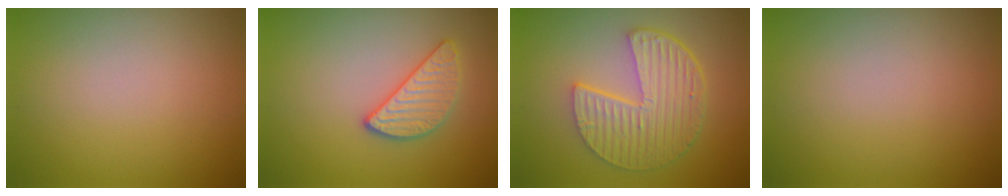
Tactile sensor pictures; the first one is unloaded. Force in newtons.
{"total": 2.8, "press": 2.7, "slide": 0.4}
{"total": 6.1, "press": 4.4, "slide": 4.2}
{"total": 0.0}